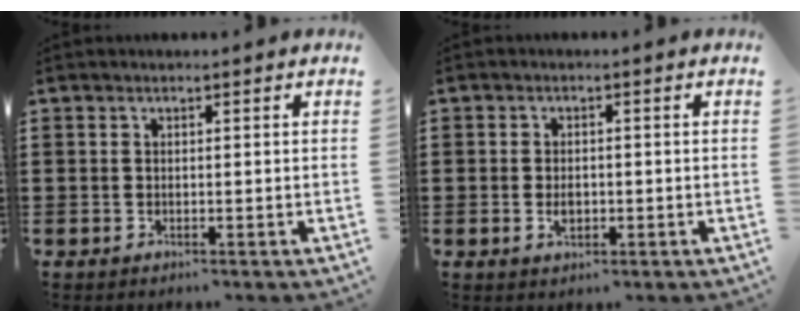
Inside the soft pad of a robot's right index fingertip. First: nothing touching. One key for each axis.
{"total": 2.1, "fx": -0.4, "fy": 1.2, "fz": 1.7, "tx": -0.034, "ty": 0.001, "tz": -0.008}